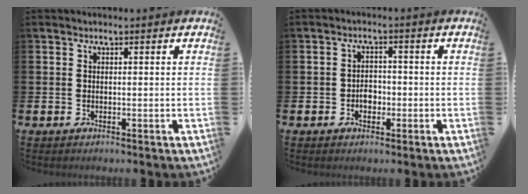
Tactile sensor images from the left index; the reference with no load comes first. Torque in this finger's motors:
{"motor_torque": [0.08, 0.07, 0.03, 0.02]}